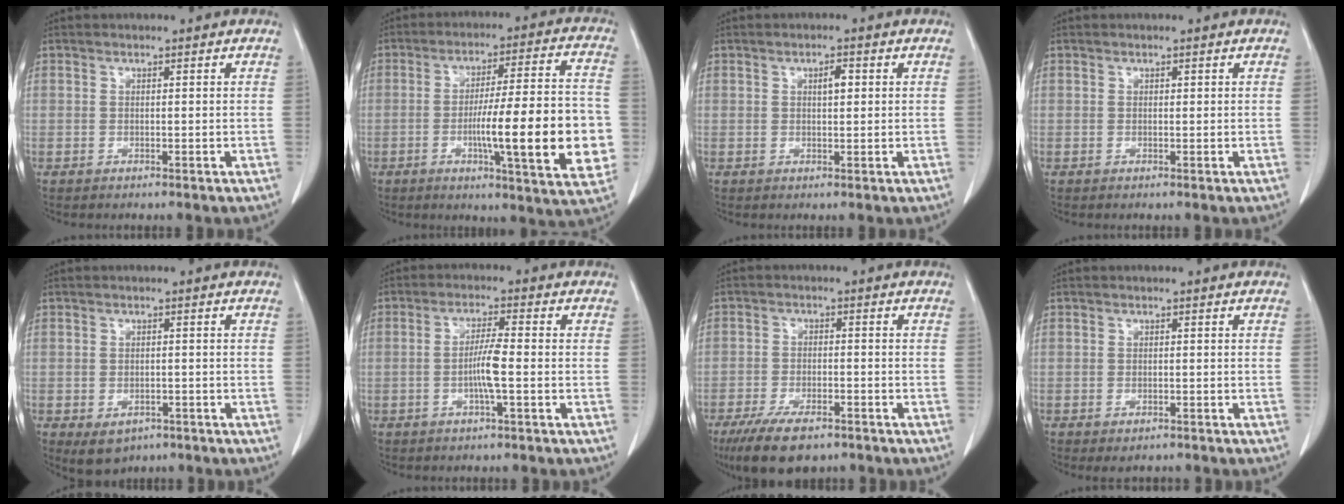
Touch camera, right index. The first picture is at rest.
{"total": 18.2, "force": [-3.5, 2.0, 17.8], "torque": [-0.225, 0.009, -0.044]}
{"total": 2.0, "force": [0.6, 0.6, 1.8], "torque": [-0.030, 0.002, 0.010]}
{"total": 0.0}
{"total": 4.0, "force": [-2.2, 2.8, 1.9], "torque": [-0.025, -0.002, -0.019]}
{"total": 4.6, "force": [-1.0, -0.1, 4.5], "torque": [-0.091, 0.000, -0.021]}
{"total": 8.8, "force": [-6.2, 3.3, 5.2], "torque": [-0.092, -0.011, -0.103]}
{"total": 2.1, "force": [-1.6, 0.9, 1.0], "torque": [-0.008, -0.002, -0.014]}